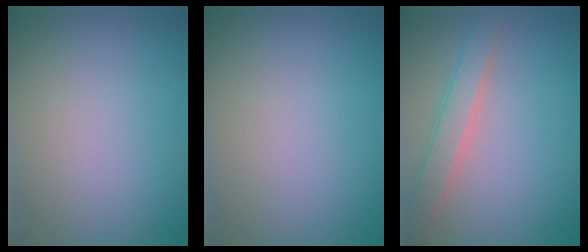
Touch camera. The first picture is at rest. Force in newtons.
{"total": 0.0}
{"total": 2.7, "press": 2.7, "slide": 0.1}